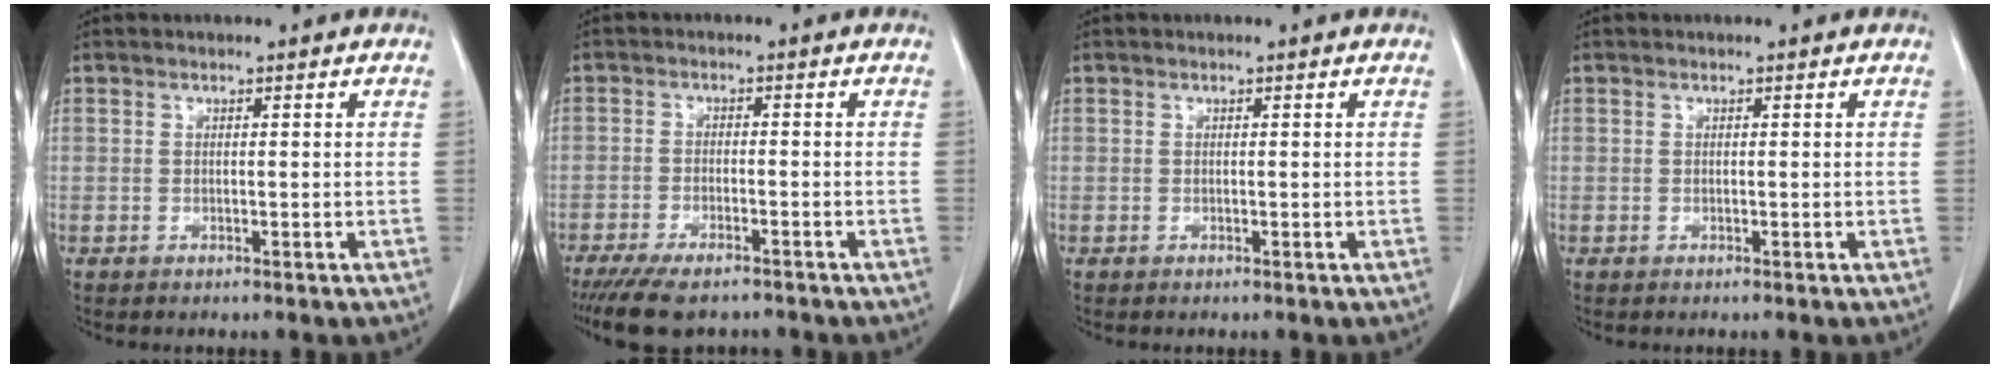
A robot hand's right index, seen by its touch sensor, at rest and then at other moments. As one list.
[{"total": 8.8, "force": [-7.2, 2.4, 4.5], "torque": [-0.066, -0.011, -0.109]}, {"total": 0.0}, {"total": 0.0}]